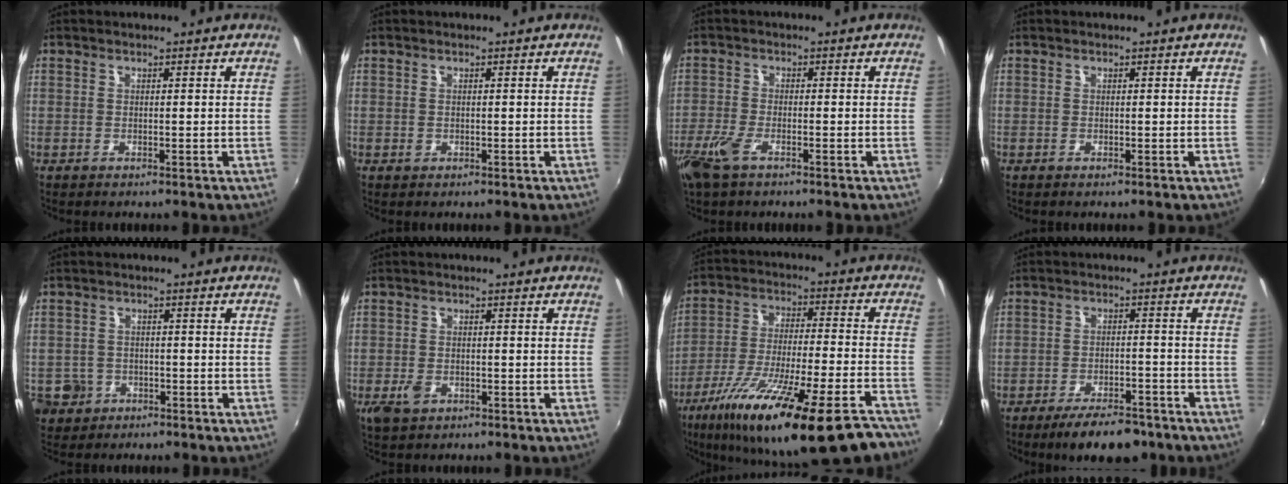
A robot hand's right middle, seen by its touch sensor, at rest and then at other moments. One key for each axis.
{"total": 0.5, "fx": -0.1, "fy": 0.5, "fz": 0.1, "tx": 0.000, "ty": -0.001, "tz": -0.001}
{"total": 5.8, "fx": -3.6, "fy": 2.1, "fz": 4.0, "tx": -0.104, "ty": -0.011, "tz": -0.071}
{"total": 0.0}
{"total": 6.4, "fx": -2.3, "fy": 5.8, "fz": 1.7, "tx": -0.057, "ty": 0.006, "tz": -0.030}
{"total": 3.7, "fx": -1.9, "fy": 2.5, "fz": 2.0, "tx": -0.044, "ty": -0.005, "tz": -0.031}
{"total": 28.9, "fx": -21.7, "fy": 4.6, "fz": 18.5, "tx": -0.310, "ty": -0.064, "tz": -0.325}
{"total": 10.1, "fx": -7.8, "fy": 3.7, "fz": 5.3, "tx": -0.109, "ty": -0.002, "tz": -0.113}